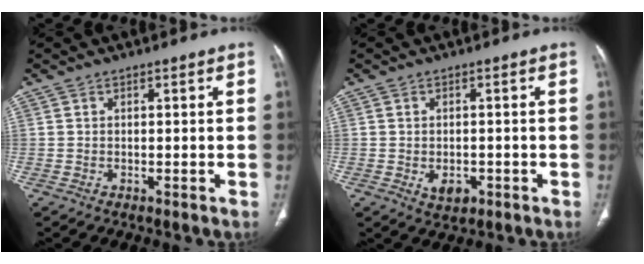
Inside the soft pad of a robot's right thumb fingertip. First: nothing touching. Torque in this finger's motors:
{"motor_torque": [0.01, -0.11, -0.24, -0.12, -0.01]}